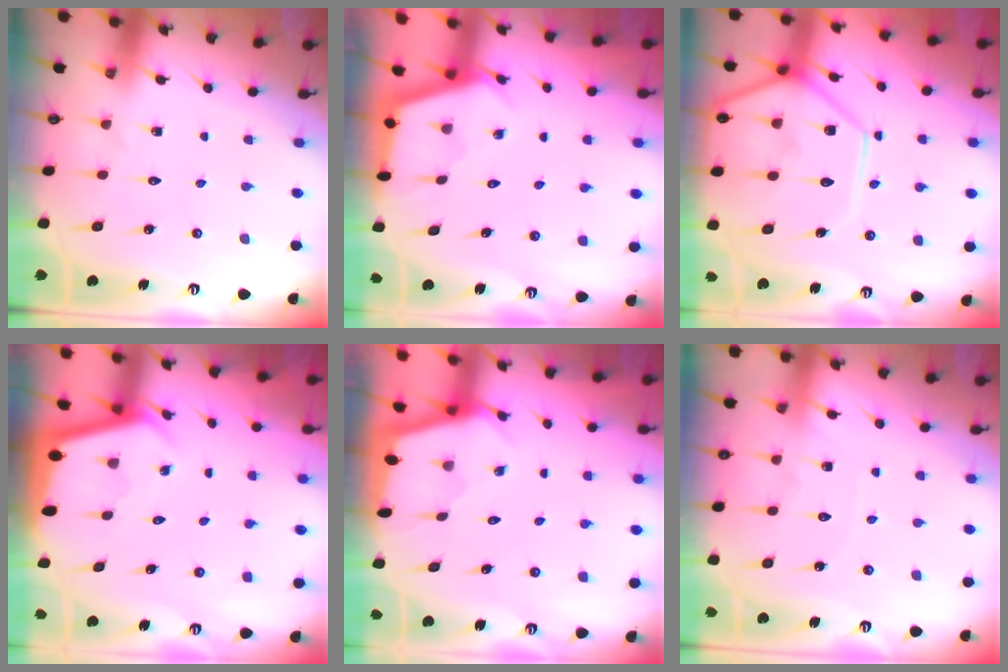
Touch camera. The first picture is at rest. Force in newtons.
{"total": 2.4, "press": 2.4, "slide": 0.2}
{"total": 16.4, "press": 16.2, "slide": 2.0}
{"total": 2.1, "press": 2.1, "slide": 0.1}
{"total": 1.8, "press": 1.8, "slide": 0.1}
{"total": 6.2, "press": 6.2, "slide": 0.7}